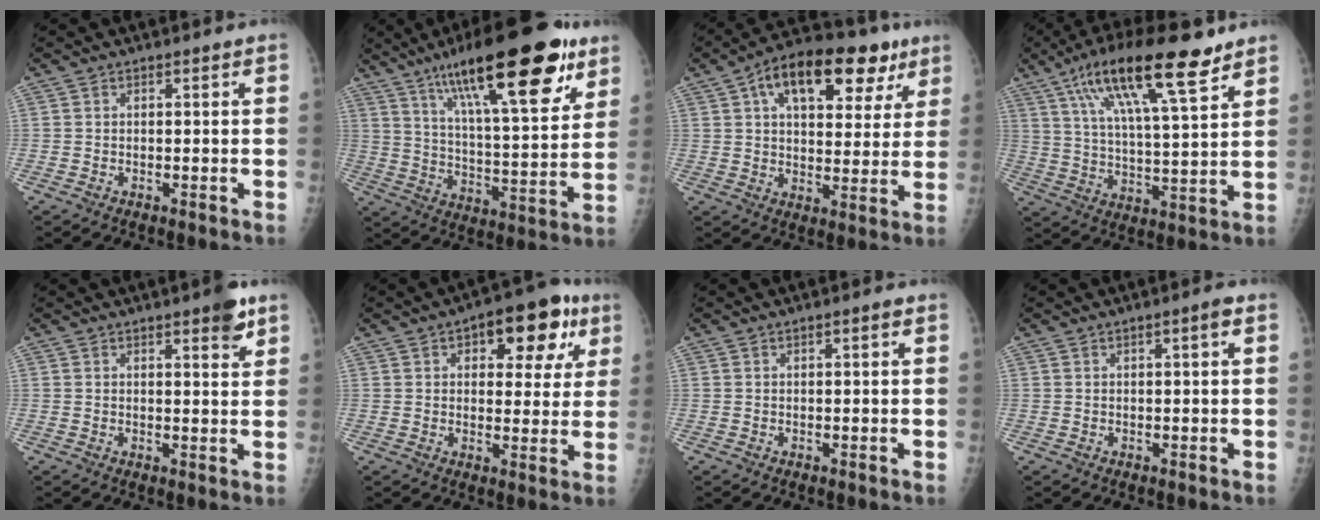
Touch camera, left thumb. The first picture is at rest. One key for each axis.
{"total": 26.3, "fx": 15.2, "fy": 7.2, "fz": 20.2, "tx": -0.295, "ty": -0.038, "tz": 0.243}
{"total": 19.5, "fx": 9.2, "fy": 10.4, "fz": 13.7, "tx": -0.166, "ty": 0.009, "tz": 0.135}
{"total": 18.8, "fx": 11.3, "fy": 4.4, "fz": 14.3, "tx": -0.235, "ty": -0.026, "tz": 0.198}
{"total": 4.5, "fx": 2.8, "fy": 1.2, "fz": 3.4, "tx": -0.037, "ty": -0.014, "tz": 0.032}
{"total": 13.7, "fx": 6.0, "fy": 7.0, "fz": 10.0, "tx": -0.076, "ty": 0.001, "tz": 0.073}
{"total": 1.1, "fx": 0.3, "fy": 0.2, "fz": 1.0, "tx": -0.019, "ty": 0.002, "tz": 0.005}
{"total": 1.9, "fx": 0.6, "fy": 0.2, "fz": 1.8, "tx": -0.031, "ty": 0.003, "tz": 0.008}